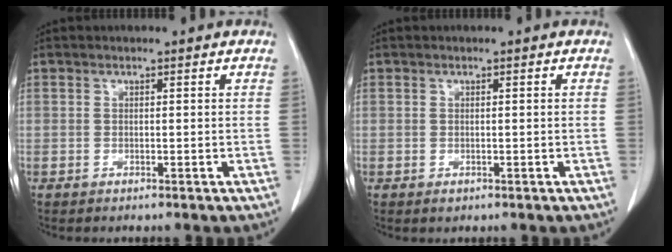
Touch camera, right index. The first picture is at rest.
{"total": 1.2, "force": [-0.3, 0.8, 0.8], "torque": [-0.017, -0.002, 0.002]}